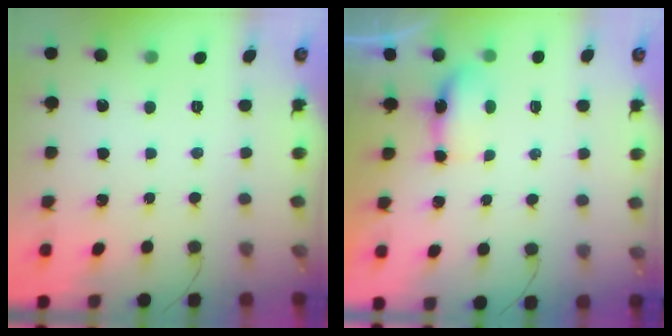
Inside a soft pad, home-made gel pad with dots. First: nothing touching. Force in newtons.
{"total": 6.0, "press": 5.1, "slide": 3.2}